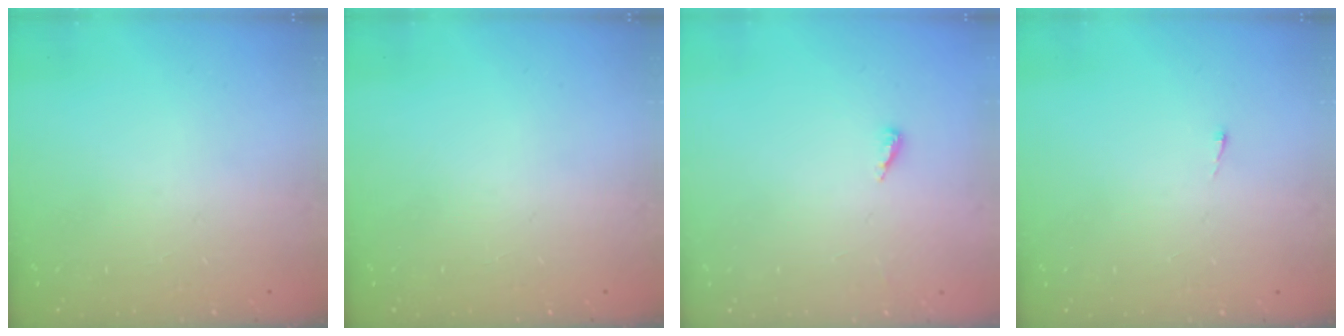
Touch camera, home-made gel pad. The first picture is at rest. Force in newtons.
{"total": 0.0}
{"total": 2.8, "press": 2.8, "slide": 0.2}
{"total": 2.7, "press": 2.7, "slide": 0.4}